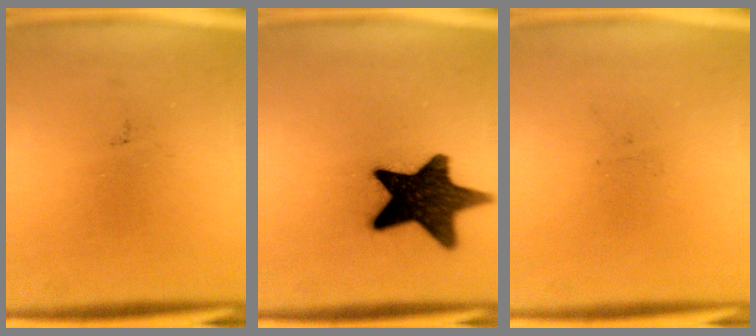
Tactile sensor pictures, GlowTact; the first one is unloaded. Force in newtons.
{"total": 16.1}
{"total": 0.0}